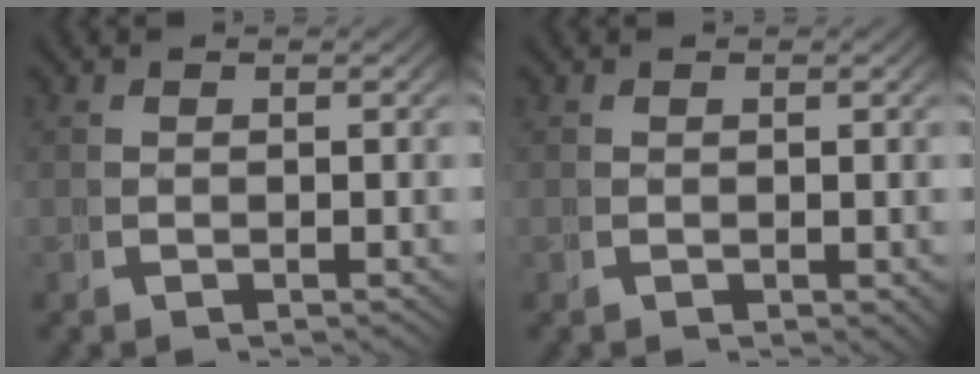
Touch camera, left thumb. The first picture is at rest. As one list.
[{"total": 0.6, "force": [0.1, 0.4, 0.5], "torque": [-0.007, -0.006, 0.005]}]